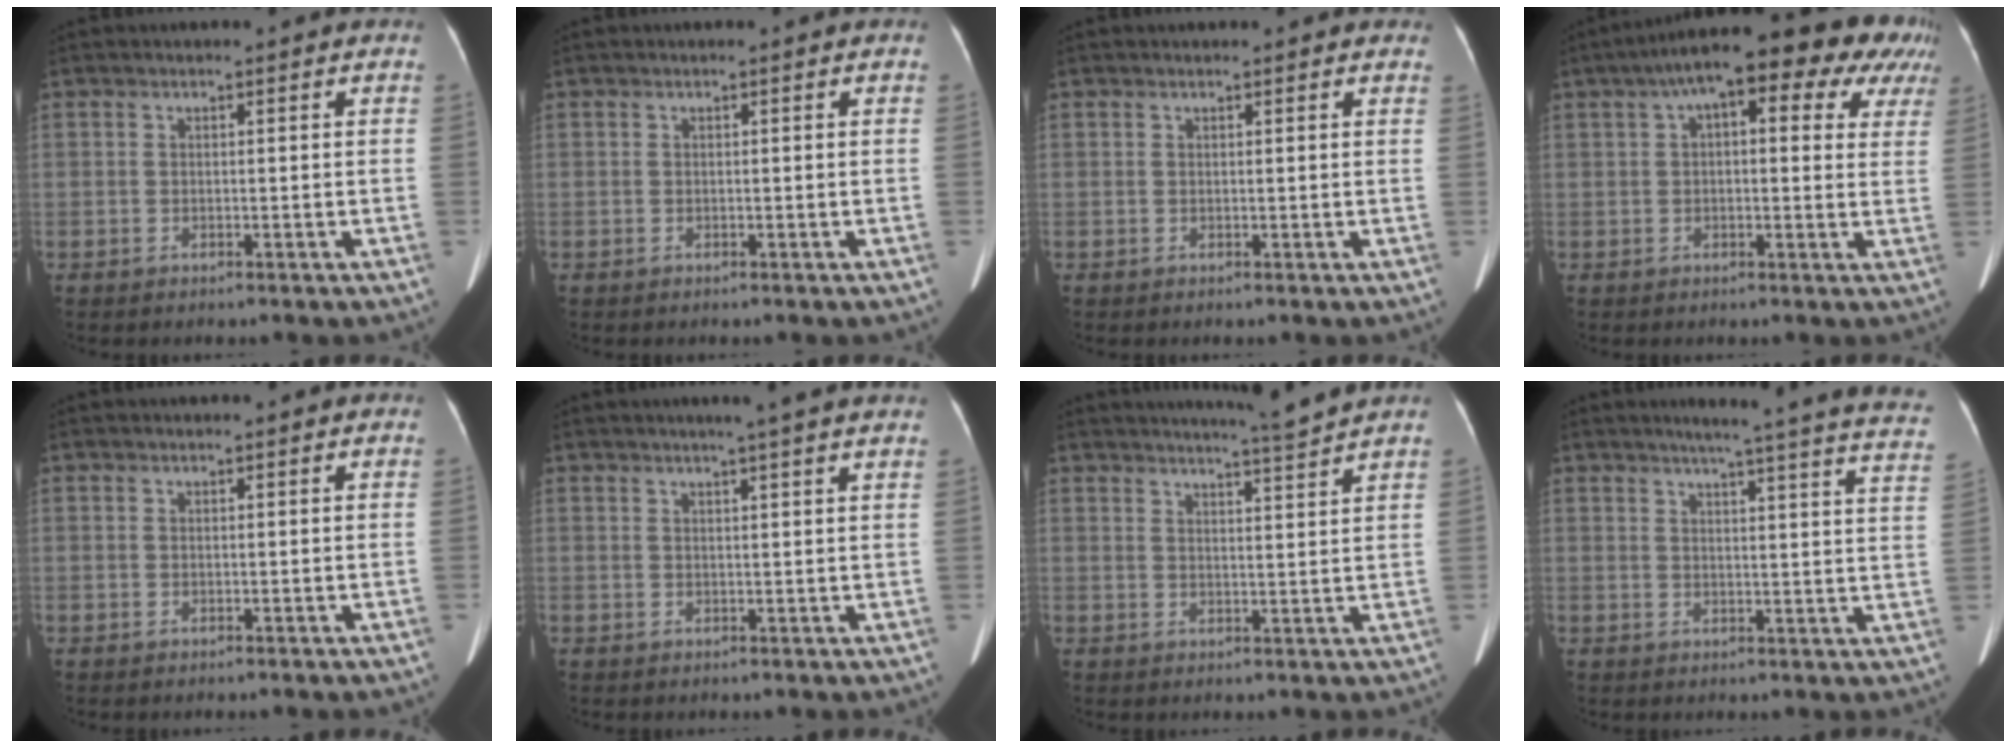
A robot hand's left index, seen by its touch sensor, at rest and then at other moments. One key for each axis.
{"total": 0.0}
{"total": 3.7, "fx": 3.2, "fy": 1.0, "fz": 1.5, "tx": -0.019, "ty": 0.021, "tz": 0.031}
{"total": 18.7, "fx": 11.0, "fy": 6.8, "fz": 13.6, "tx": -0.194, "ty": 0.073, "tz": 0.139}
{"total": 1.3, "fx": 1.1, "fy": 0.3, "fz": 0.6, "tx": -0.010, "ty": 0.015, "tz": 0.015}
{"total": 6.0, "fx": 5.0, "fy": -0.5, "fz": 3.2, "tx": -0.043, "ty": 0.015, "tz": 0.056}
{"total": 6.7, "fx": 6.2, "fy": -1.8, "fz": 1.8, "tx": -0.035, "ty": -0.013, "tz": 0.088}
{"total": 22.1, "fx": 19.6, "fy": 0.3, "fz": 10.2, "tx": -0.134, "ty": -0.054, "tz": 0.216}